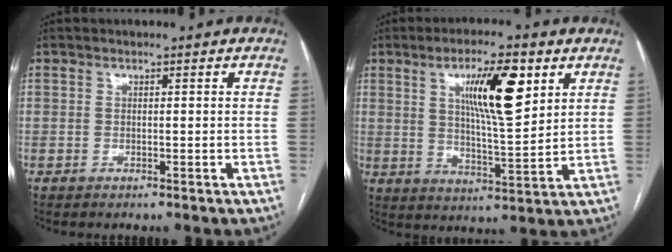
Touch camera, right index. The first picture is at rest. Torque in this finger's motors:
{"motor_torque": [0.69, 0.52, 0.37, 0.16]}